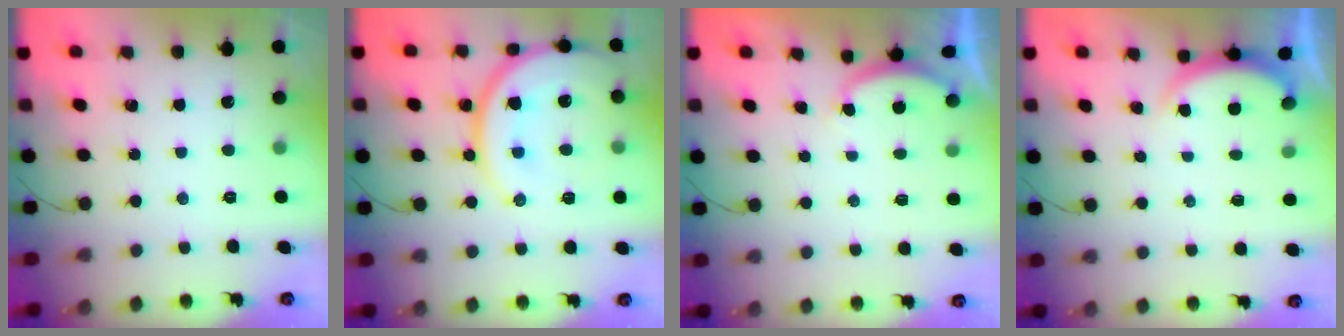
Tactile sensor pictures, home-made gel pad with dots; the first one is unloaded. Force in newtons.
{"total": 18.7, "press": 18.5, "slide": 3.1}
{"total": 2.9, "press": 2.8, "slide": 0.6}
{"total": 1.7, "press": 1.6, "slide": 0.5}